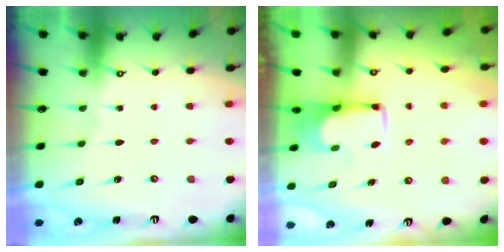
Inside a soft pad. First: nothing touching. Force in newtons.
{"total": 1.5, "press": 1.5, "slide": 0.2}